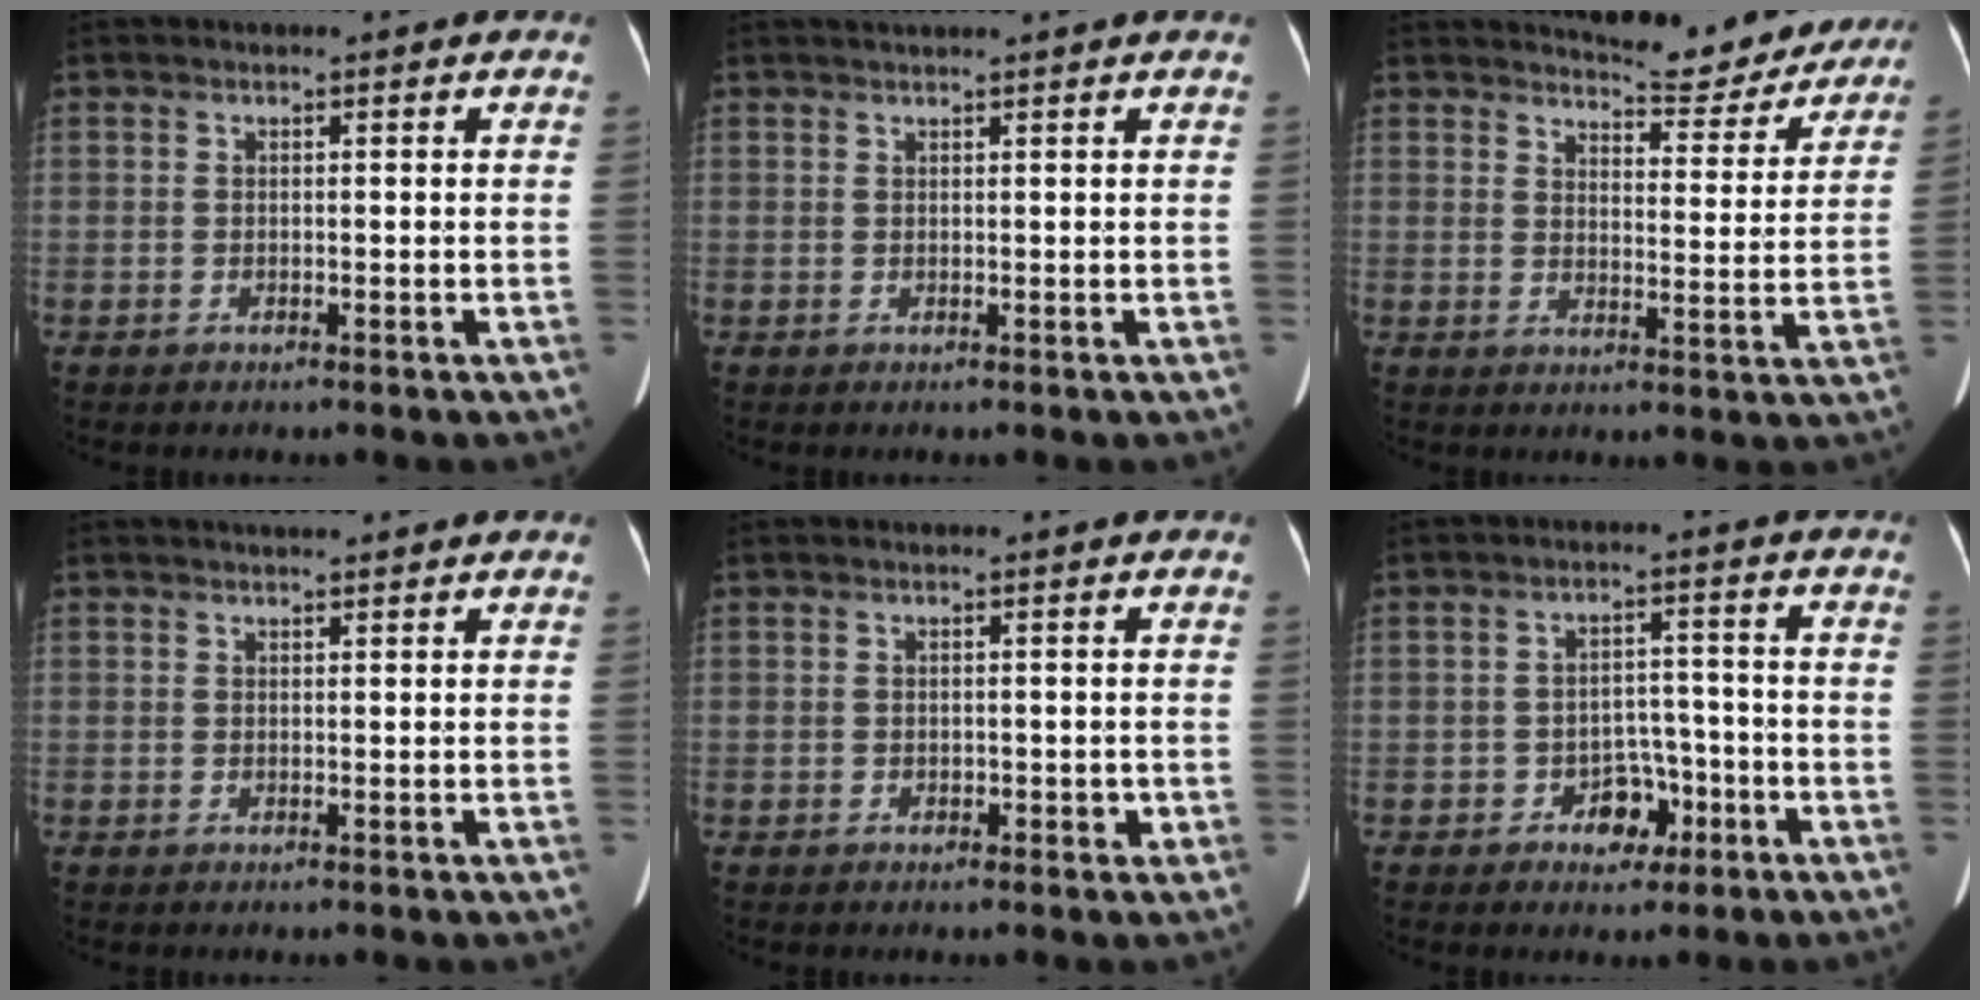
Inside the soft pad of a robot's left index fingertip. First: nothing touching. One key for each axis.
{"total": 3.3, "fx": 3.0, "fy": -0.6, "fz": 1.4, "tx": -0.014, "ty": 0.027, "tz": 0.046}
{"total": 11.1, "fx": 10.6, "fy": 2.2, "fz": 2.2, "tx": -0.021, "ty": -0.025, "tz": 0.126}
{"total": 3.0, "fx": 2.6, "fy": 0.5, "fz": 1.5, "tx": -0.019, "ty": 0.022, "tz": 0.038}
{"total": 1.2, "fx": -0.4, "fy": 0.9, "fz": 0.6, "tx": -0.010, "ty": 0.000, "tz": -0.004}
{"total": 4.9, "fx": -2.6, "fy": 3.4, "fz": 2.4, "tx": -0.034, "ty": 0.015, "tz": -0.034}